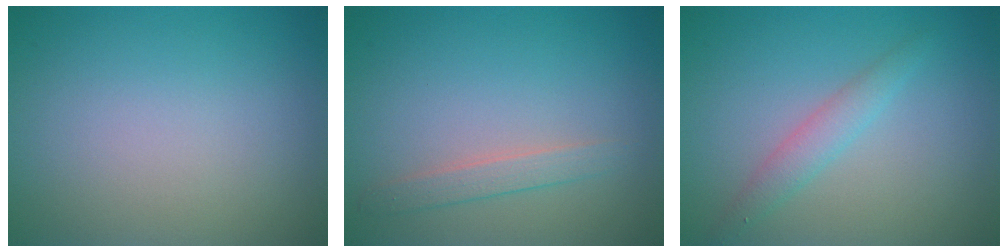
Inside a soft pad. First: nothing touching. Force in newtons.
{"total": 1.6, "press": 1.6, "slide": 0.0}
{"total": 1.9, "press": 1.9, "slide": 0.1}